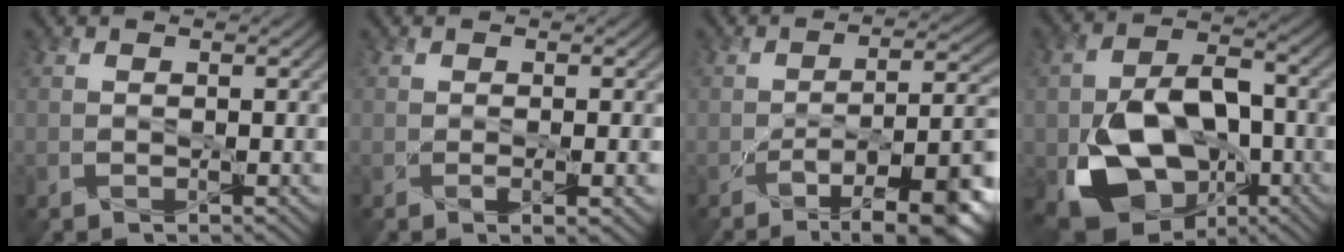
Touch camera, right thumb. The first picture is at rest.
{"total": 1.9, "force": [-0.6, 0.2, 1.8], "torque": [-0.032, -0.007, -0.007]}
{"total": 12.1, "force": [-6.5, 3.4, 9.6], "torque": [-0.139, -0.004, -0.097]}
{"total": 14.7, "force": [-4.9, 9.8, 9.9], "torque": [-0.181, -0.032, -0.081]}